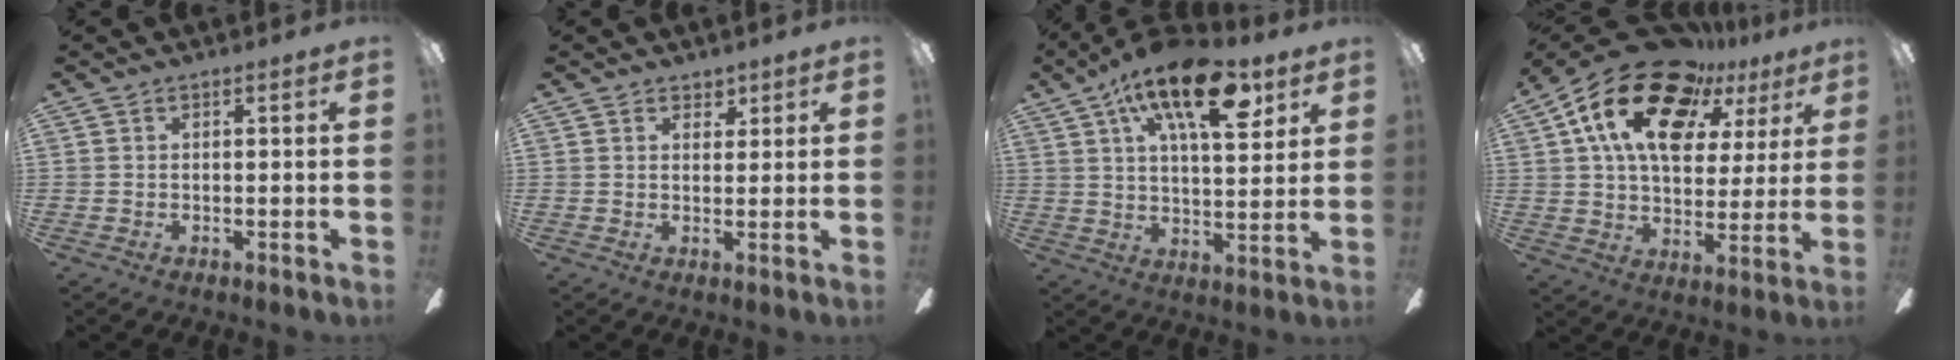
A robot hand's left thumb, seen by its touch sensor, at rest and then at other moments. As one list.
[{"total": 2.8, "force": [2.1, 1.8, 0.5], "torque": [0.001, -0.006, 0.037]}, {"total": 19.1, "force": [9.5, 8.1, 14.5], "torque": [-0.218, -0.032, 0.151]}, {"total": 22.2, "force": [12.6, 12.5, 13.4], "torque": [-0.231, -0.057, 0.221]}]